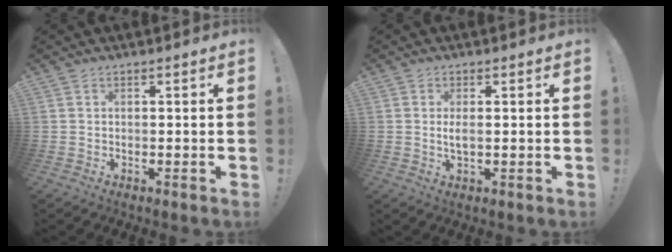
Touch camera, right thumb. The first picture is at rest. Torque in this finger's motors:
{"motor_torque": [-0.23, 0.13, -0.03, 0.05, 0.03]}